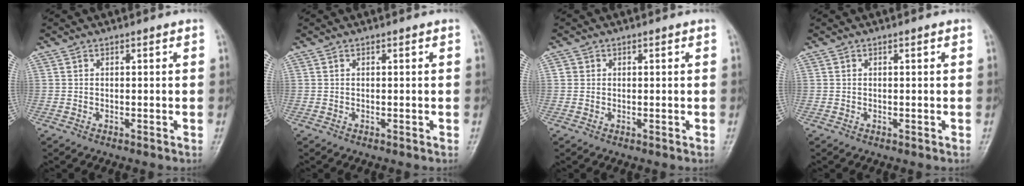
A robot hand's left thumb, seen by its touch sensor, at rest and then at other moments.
{"total": 0.0}
{"total": 1.1, "force": [0.2, 1.0, 0.2], "torque": [0.004, 0.002, 0.002]}
{"total": 0.0}